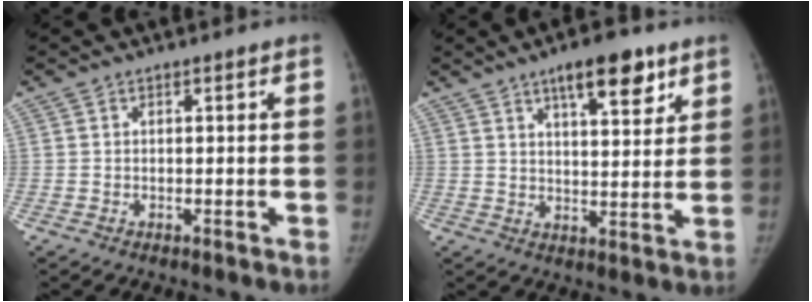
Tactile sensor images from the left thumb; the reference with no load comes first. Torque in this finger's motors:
{"motor_torque": [-0.15, 0.30, 0.92, -0.50, 0.04]}